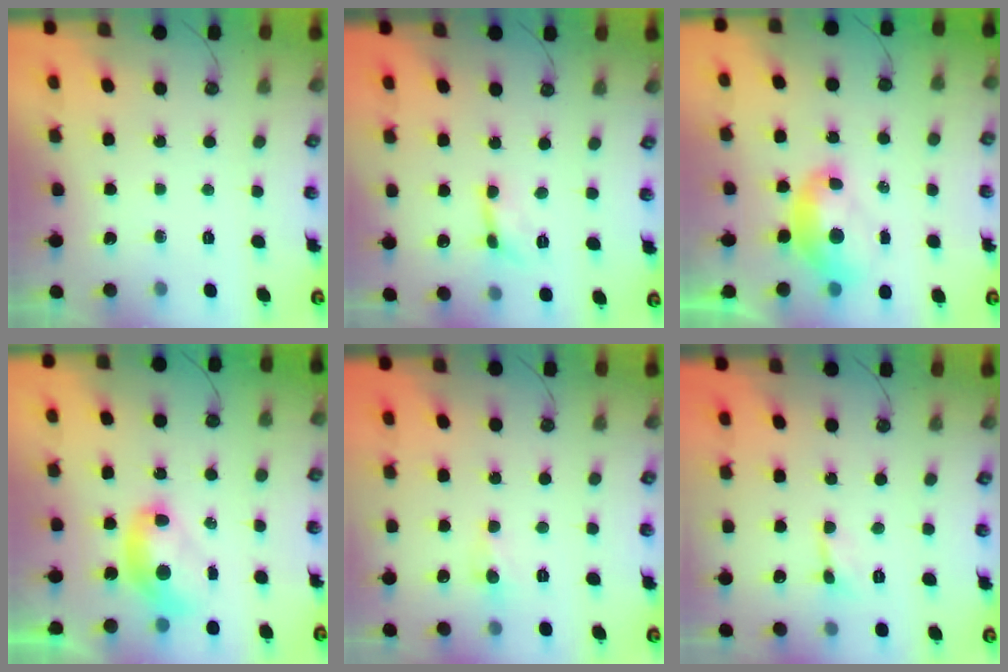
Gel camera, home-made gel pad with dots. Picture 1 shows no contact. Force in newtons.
{"total": 1.1, "press": 1.1, "slide": 0.3}
{"total": 2.1, "press": 2.0, "slide": 0.7}
{"total": 2.7, "press": 2.7, "slide": 0.1}
{"total": 0.6, "press": 0.5, "slide": 0.3}
{"total": 0.8, "press": 0.7, "slide": 0.3}